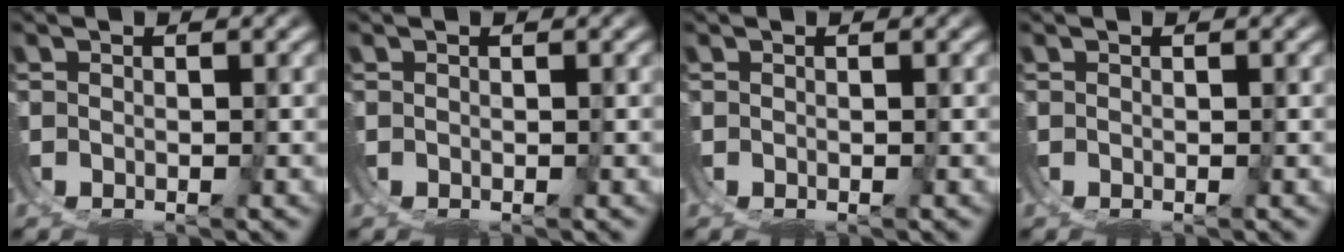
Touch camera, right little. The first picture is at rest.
{"total": 0.0}
{"total": 0.0}
{"total": 0.0}